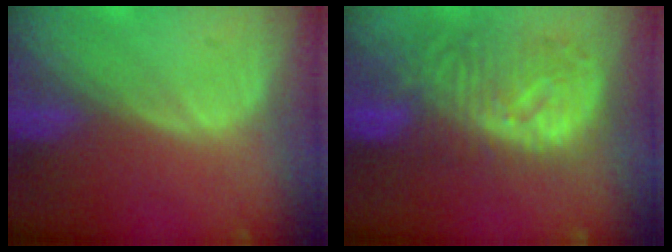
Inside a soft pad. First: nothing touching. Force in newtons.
{"total": 10.9, "press": 9.6, "slide": 5.1}